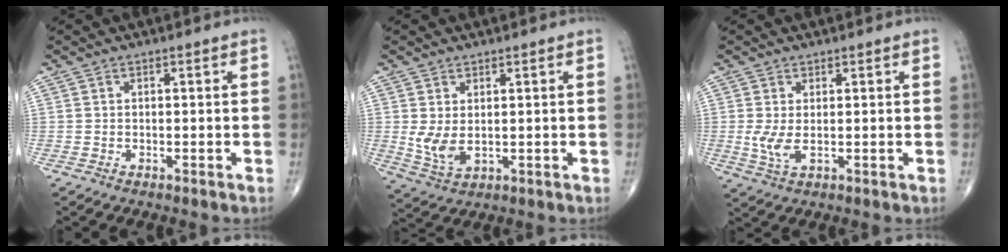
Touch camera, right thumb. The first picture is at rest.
{"total": 5.2, "force": [0.7, 2.8, 4.3], "torque": [-0.087, -0.009, 0.026]}
{"total": 3.7, "force": [0.2, 1.4, 3.4], "torque": [-0.083, -0.012, 0.009]}